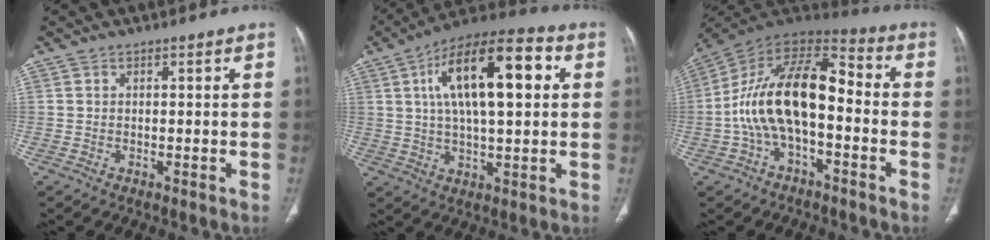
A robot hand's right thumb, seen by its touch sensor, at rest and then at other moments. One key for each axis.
{"total": 19.0, "fx": 4.8, "fy": 7.2, "fz": 16.9, "tx": -0.266, "ty": 0.014, "tz": 0.071}
{"total": 18.1, "fx": -2.7, "fy": 9.1, "fz": 15.4, "tx": -0.271, "ty": 0.058, "tz": -0.055}